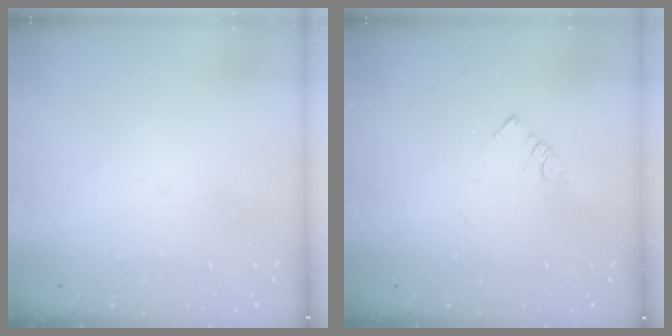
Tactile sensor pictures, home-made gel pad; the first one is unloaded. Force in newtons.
{"total": 2.7, "press": 2.7, "slide": 0.4}